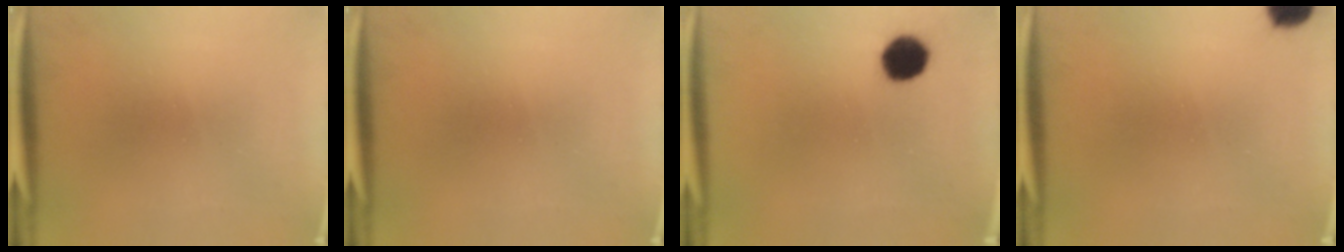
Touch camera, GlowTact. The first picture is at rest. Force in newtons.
{"total": 0.0}
{"total": 6.7}
{"total": 5.1}